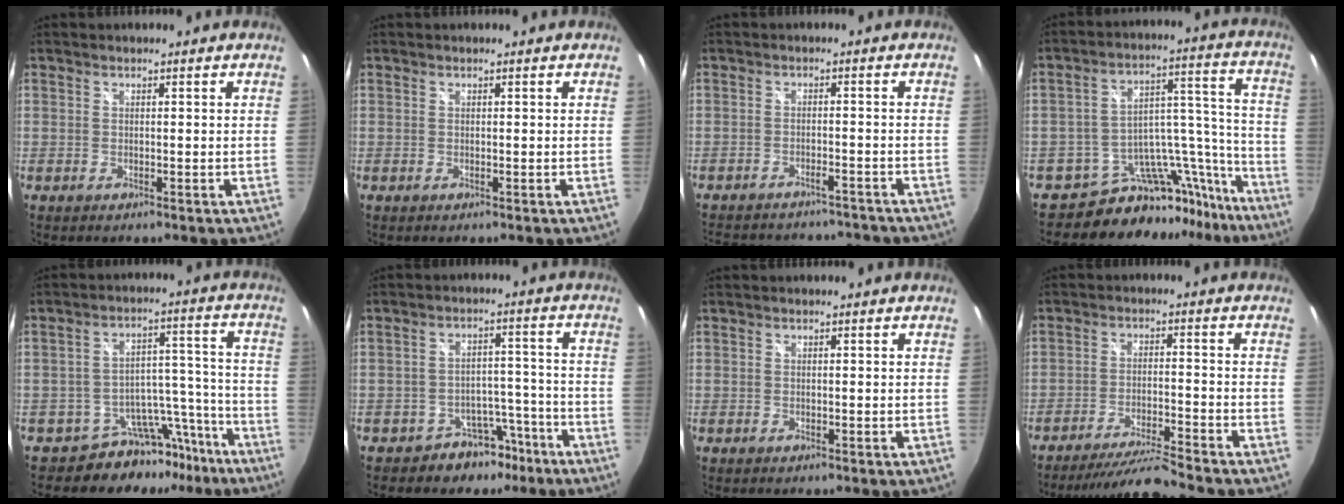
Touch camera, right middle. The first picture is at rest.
{"total": 0.0}
{"total": 15.6, "force": [-13.5, 5.4, 5.6], "torque": [-0.127, 0.001, -0.179]}
{"total": 15.2, "force": [-13.9, 5.8, 1.7], "torque": [-0.004, 0.080, -0.208]}
{"total": 10.6, "force": [-8.9, 5.4, 1.5], "torque": [-0.008, 0.058, -0.125]}
{"total": 7.4, "force": [-5.5, 4.9, 1.2], "torque": [-0.015, 0.034, -0.072]}
{"total": 0.0}
{"total": 8.7, "force": [-8.2, -1.2, 2.8], "torque": [-0.072, 0.001, -0.143]}